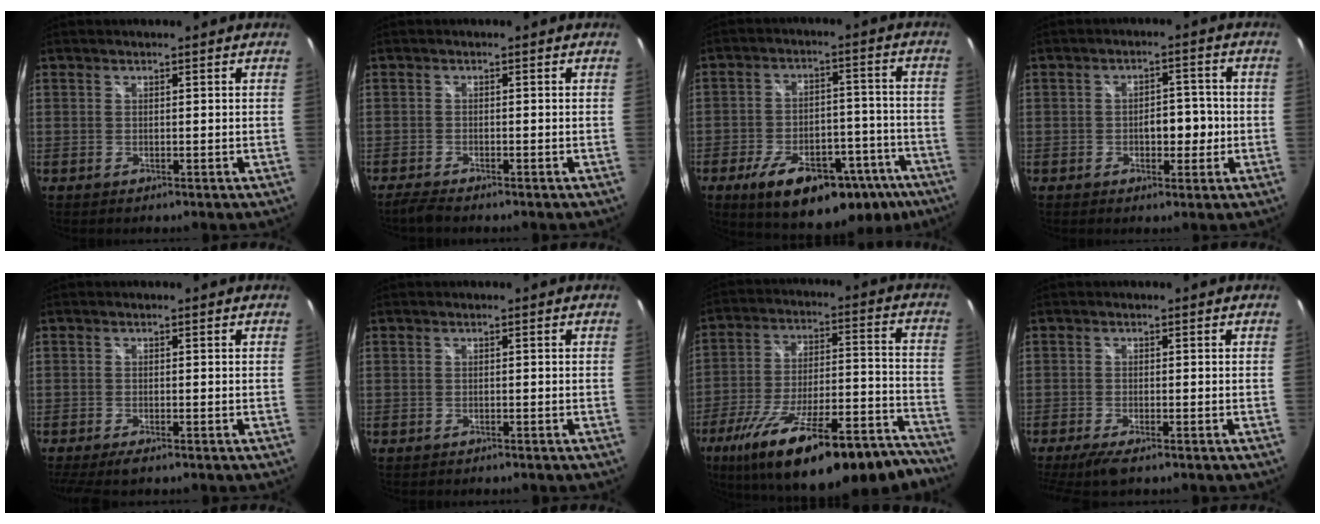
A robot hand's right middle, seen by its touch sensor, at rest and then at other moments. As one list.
[{"total": 2.6, "force": [-2.3, 0.1, 1.1], "torque": [-0.032, -0.007, -0.043]}, {"total": 21.9, "force": [-13.4, 10.4, 13.9], "torque": [-0.222, 0.006, -0.173]}, {"total": 3.9, "force": [-0.4, 2.6, 2.8], "torque": [-0.042, 0.011, -0.003]}, {"total": 5.2, "force": [-4.0, 0.8, 3.3], "torque": [-0.070, -0.024, -0.067]}, {"total": 0.0}, {"total": 29.3, "force": [-22.5, 7.8, 17.0], "torque": [-0.267, -0.024, -0.318]}, {"total": 4.7, "force": [-3.5, 0.6, 3.1], "torque": [-0.070, -0.018, -0.062]}]